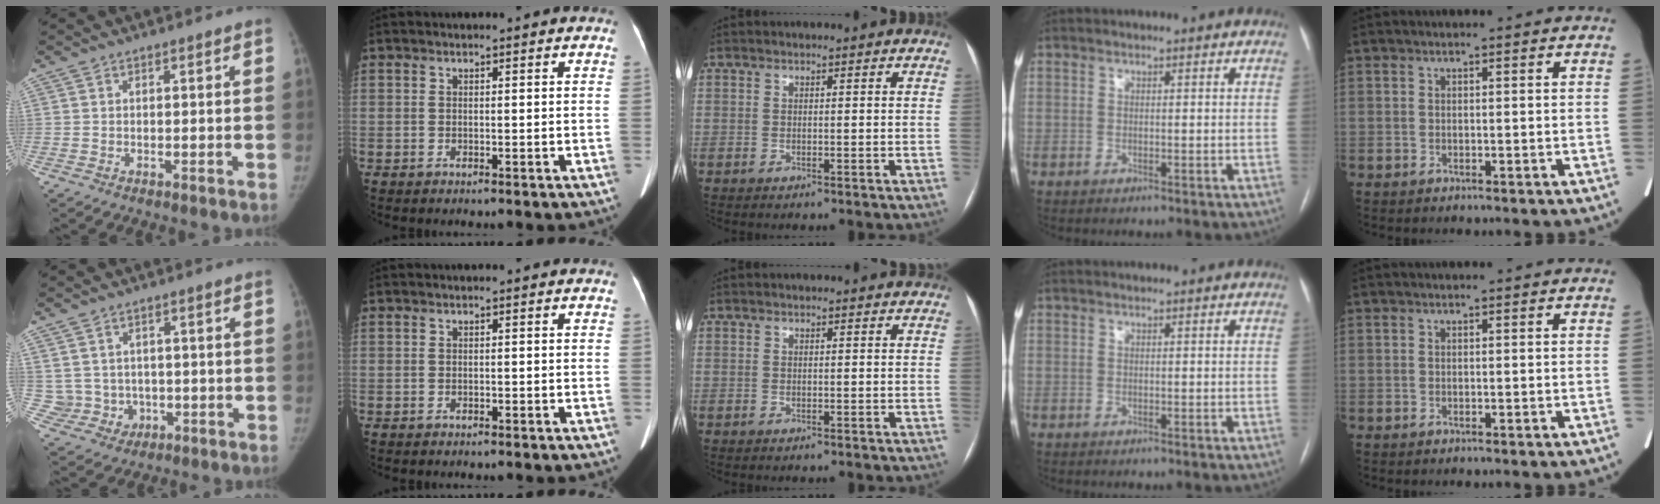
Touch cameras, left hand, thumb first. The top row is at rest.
{"thumb": {"total": 6.0, "force": [0.2, 5.8, 1.4], "torque": [-0.004, 0.008, 0.020]}, "middle": {"total": 2.9, "force": [2.8, 0.7, 0.6], "torque": [-0.009, 0.022, 0.024]}}